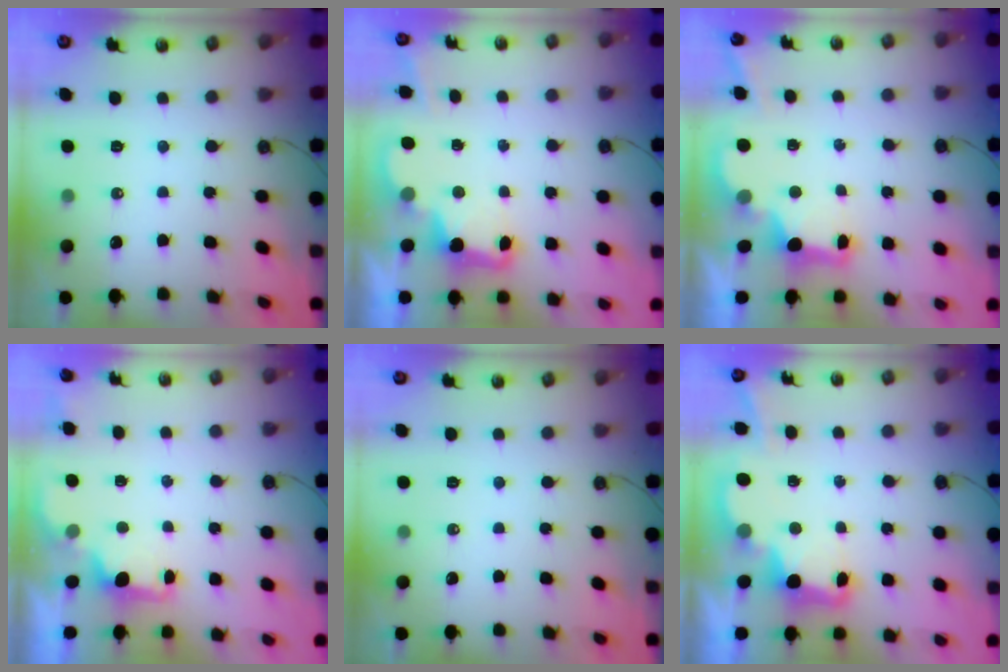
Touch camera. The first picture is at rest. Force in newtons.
{"total": 3.4, "press": 3.3, "slide": 0.7}
{"total": 2.9, "press": 2.8, "slide": 0.9}
{"total": 1.3, "press": 1.0, "slide": 0.8}
{"total": 0.0}
{"total": 4.7, "press": 4.6, "slide": 0.5}